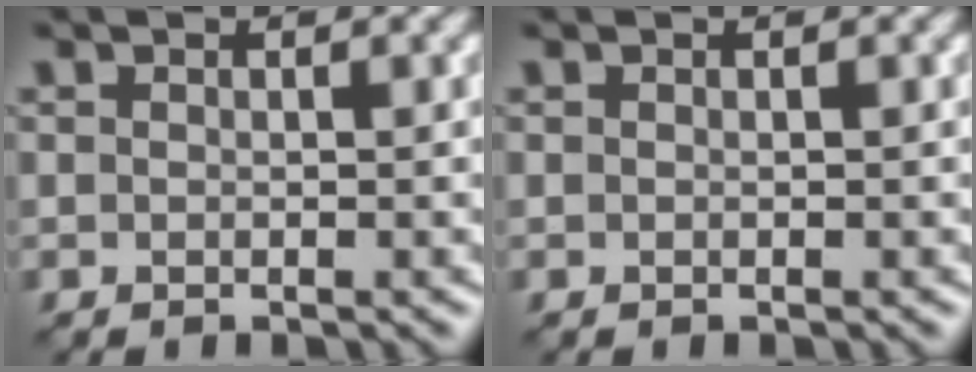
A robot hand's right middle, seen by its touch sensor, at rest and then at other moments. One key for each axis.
{"total": 0.0}